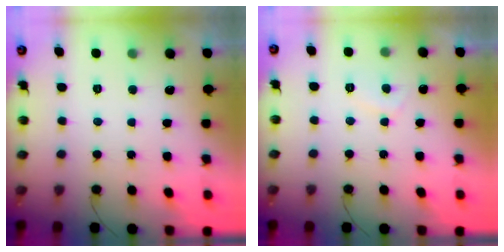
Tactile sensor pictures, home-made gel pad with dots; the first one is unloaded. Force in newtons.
{"total": 2.3, "press": 2.2, "slide": 0.8}